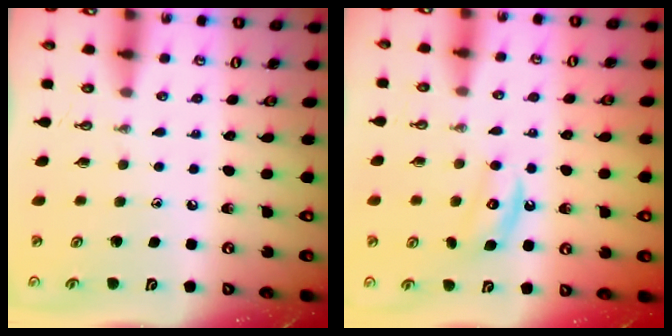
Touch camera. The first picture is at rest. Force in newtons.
{"total": 4.8, "press": 4.7, "slide": 0.8}